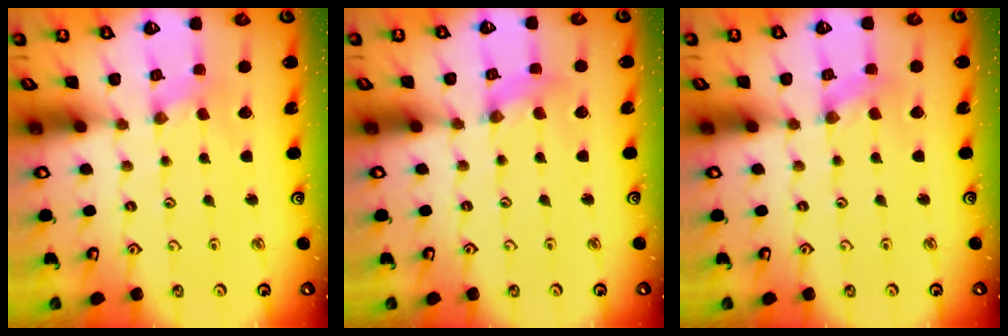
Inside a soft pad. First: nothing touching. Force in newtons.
{"total": 2.4, "press": 2.4, "slide": 0.3}
{"total": 0.6, "press": 0.6, "slide": 0.1}